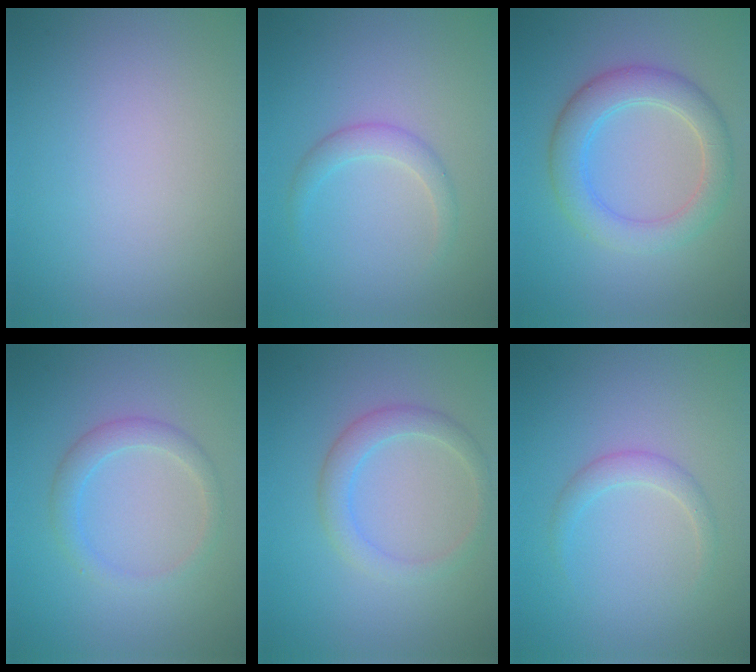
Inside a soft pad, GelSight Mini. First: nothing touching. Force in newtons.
{"total": 1.7, "press": 1.7, "slide": 0.0}
{"total": 4.5, "press": 4.5, "slide": 0.3}
{"total": 2.2, "press": 2.2, "slide": 0.1}
{"total": 2.6, "press": 2.5, "slide": 0.2}
{"total": 1.5, "press": 1.5, "slide": 0.1}